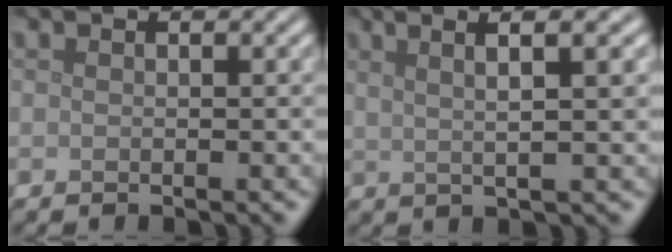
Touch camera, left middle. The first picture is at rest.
{"total": 7.2, "force": [3.5, 2.1, 6.0], "torque": [-0.069, 0.030, 0.024]}